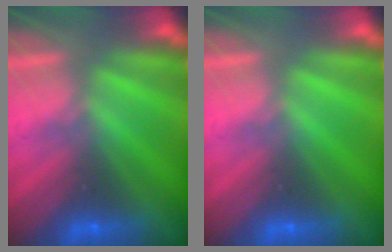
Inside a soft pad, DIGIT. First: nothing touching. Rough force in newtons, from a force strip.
{"total": 0.0}